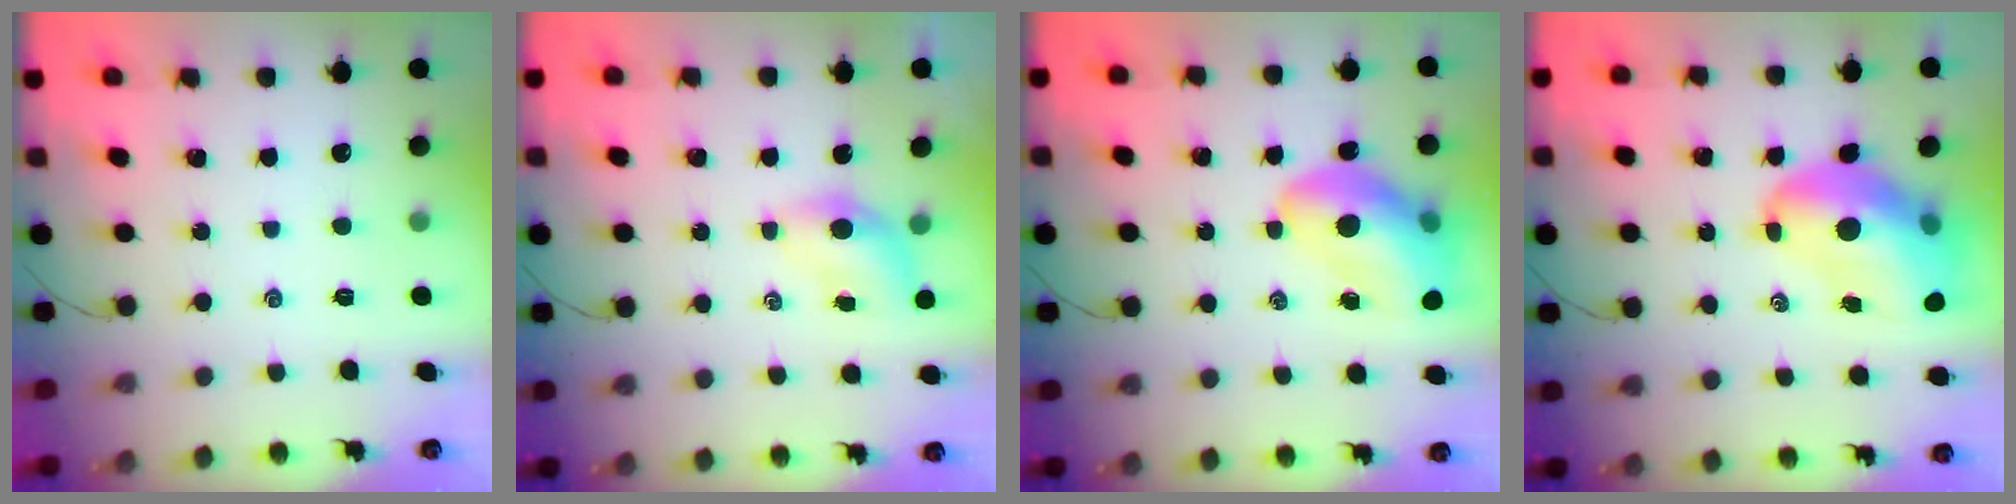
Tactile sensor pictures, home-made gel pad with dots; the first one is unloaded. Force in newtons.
{"total": 4.0, "press": 3.9, "slide": 0.8}
{"total": 14.5, "press": 13.9, "slide": 4.1}
{"total": 15.4, "press": 14.7, "slide": 4.5}